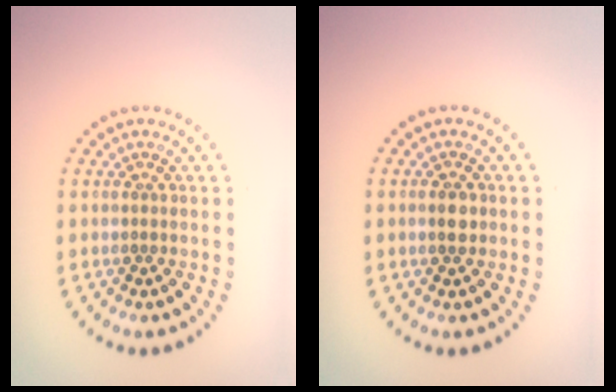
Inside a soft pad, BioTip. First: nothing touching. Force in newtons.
{"total": 1.3, "press": 1.3, "slide": 0.2}